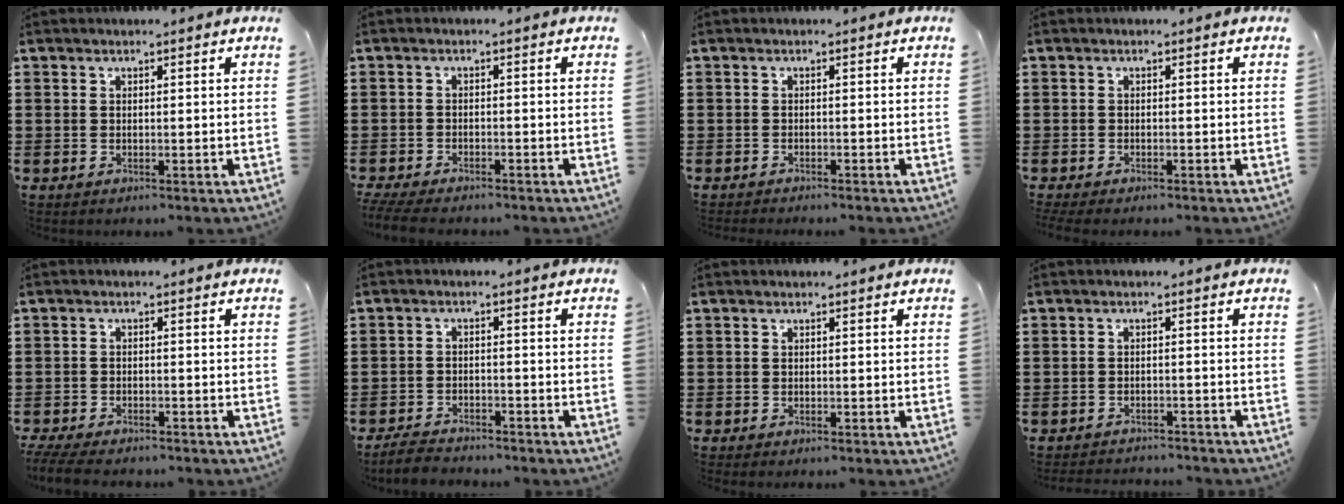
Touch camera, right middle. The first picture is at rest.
{"total": 2.6, "force": [-2.5, 0.3, 0.6], "torque": [-0.027, -0.003, -0.056]}
{"total": 0.7, "force": [-0.7, -0.1, 0.1], "torque": [-0.004, -0.003, -0.013]}
{"total": 0.7, "force": [-0.7, 0.1, 0.2], "torque": [-0.007, -0.003, -0.013]}
{"total": 3.0, "force": [-2.8, 0.3, 0.7], "torque": [-0.028, -0.005, -0.064]}
{"total": 3.5, "force": [-3.4, 0.6, 0.5], "torque": [-0.020, 0.003, -0.074]}
{"total": 0.0}
{"total": 2.1, "force": [-2.1, 0.1, 0.0], "torque": [-0.006, -0.001, -0.046]}